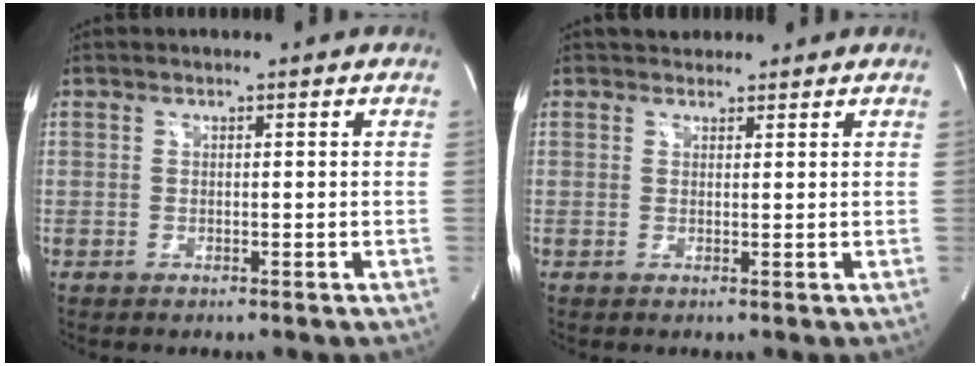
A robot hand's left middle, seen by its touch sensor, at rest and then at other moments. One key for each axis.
{"total": 3.1, "fx": 2.7, "fy": 1.5, "fz": 0.6, "tx": -0.002, "ty": 0.022, "tz": 0.040}